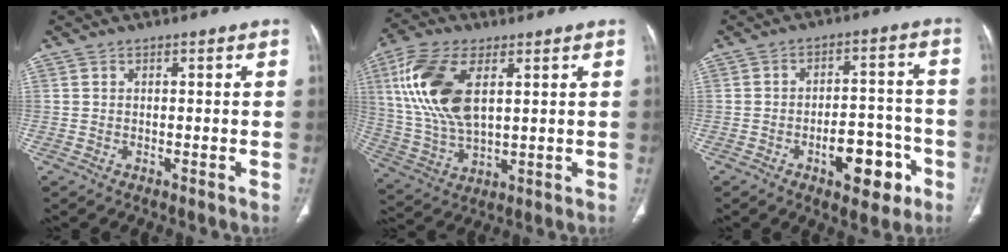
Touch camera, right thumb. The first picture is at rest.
{"total": 16.2, "force": [4.7, 8.1, 13.2], "torque": [-0.284, -0.008, 0.097]}
{"total": 10.5, "force": [-4.7, 5.4, 7.8], "torque": [-0.085, 0.042, -0.060]}